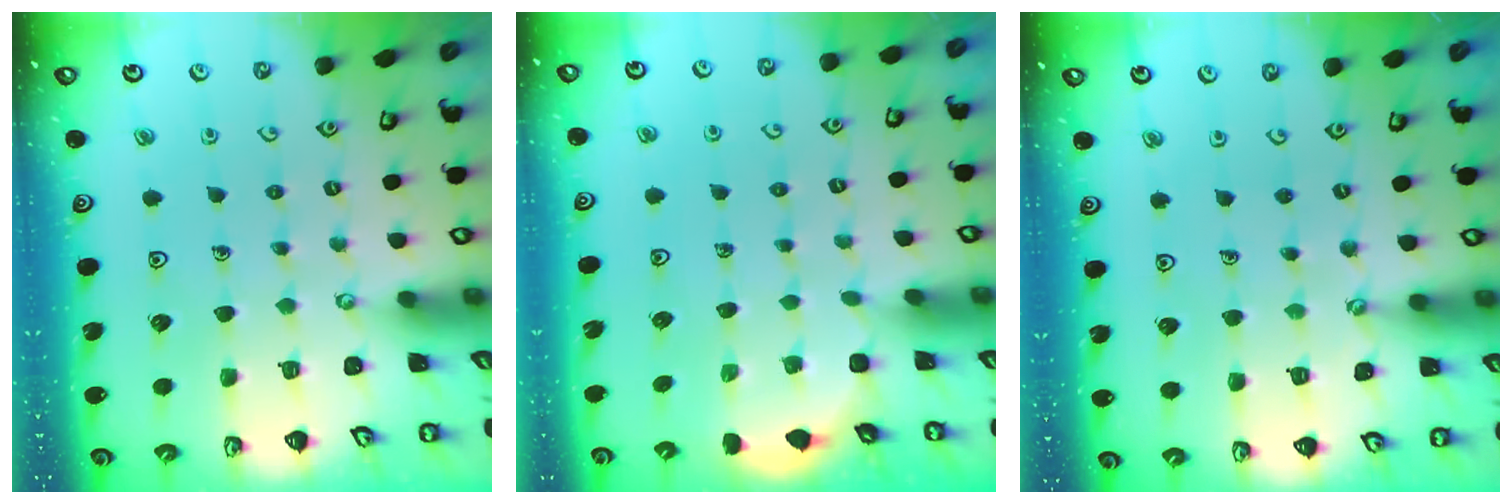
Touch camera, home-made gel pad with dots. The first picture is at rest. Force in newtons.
{"total": 2.0, "press": 1.7, "slide": 1.1}
{"total": 0.9, "press": 0.9, "slide": 0.1}